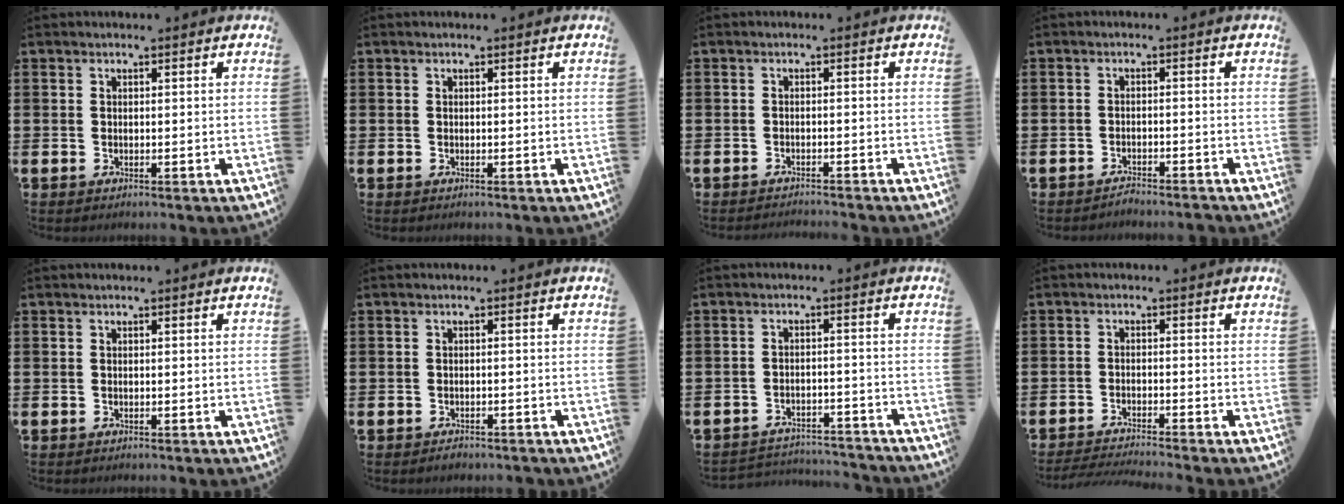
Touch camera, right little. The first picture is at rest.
{"total": 0.0}
{"total": 1.0, "force": [-1.0, -0.2, -0.1], "torque": [0.001, 0.001, -0.021]}
{"total": 1.5, "force": [-1.5, -0.1, 0.1], "torque": [-0.005, 0.003, -0.030]}
{"total": 0.0}
{"total": 0.7, "force": [-0.7, 0.2, 0.1], "torque": [0.006, -0.005, -0.017]}
{"total": 3.0, "force": [-3.0, 0.2, -0.1], "torque": [-0.006, 0.003, -0.065]}
{"total": 1.9, "force": [-1.8, -0.2, 0.5], "torque": [-0.007, 0.001, -0.037]}